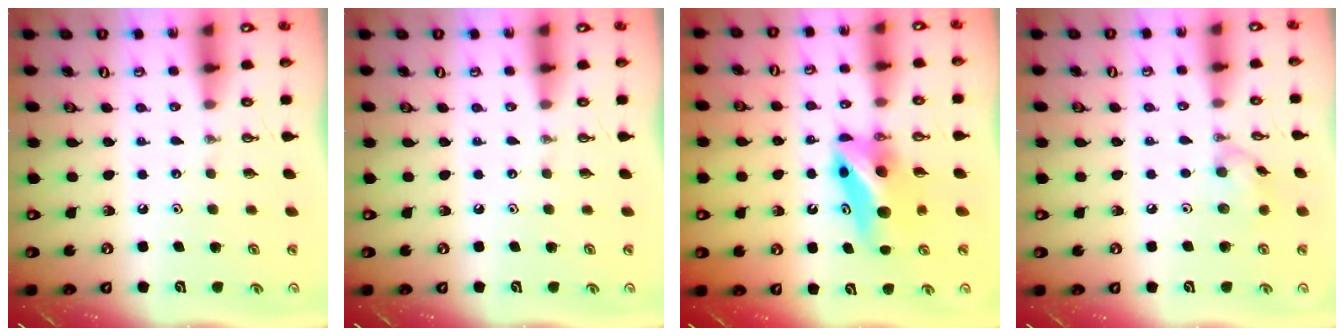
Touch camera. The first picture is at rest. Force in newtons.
{"total": 0.0}
{"total": 10.7, "press": 7.0, "slide": 8.1}
{"total": 7.8, "press": 7.8, "slide": 0.8}